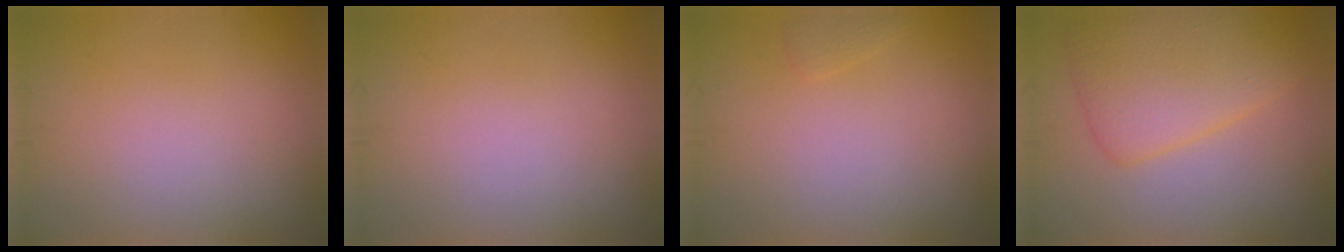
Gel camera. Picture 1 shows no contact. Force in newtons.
{"total": 0.0}
{"total": 0.7, "press": 0.7, "slide": 0.1}
{"total": 6.1, "press": 6.1, "slide": 0.2}